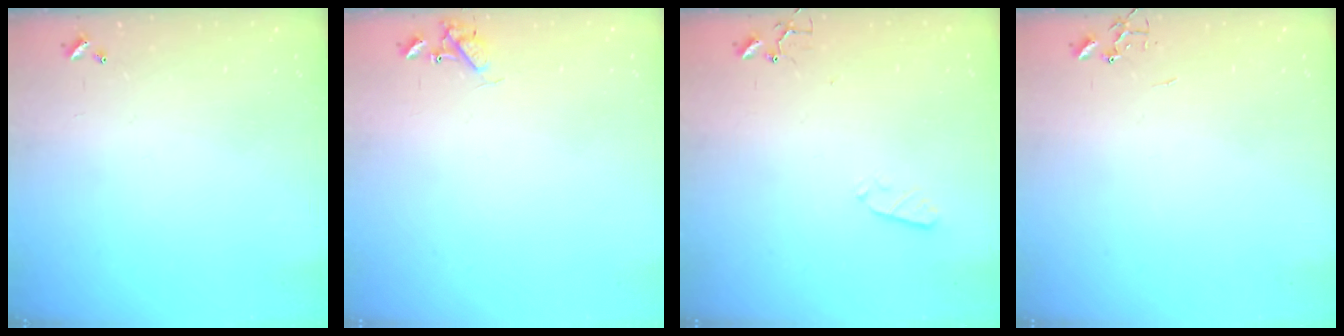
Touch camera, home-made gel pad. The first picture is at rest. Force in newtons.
{"total": 8.6, "press": 8.6, "slide": 0.7}
{"total": 2.9, "press": 2.8, "slide": 0.5}
{"total": 0.0}